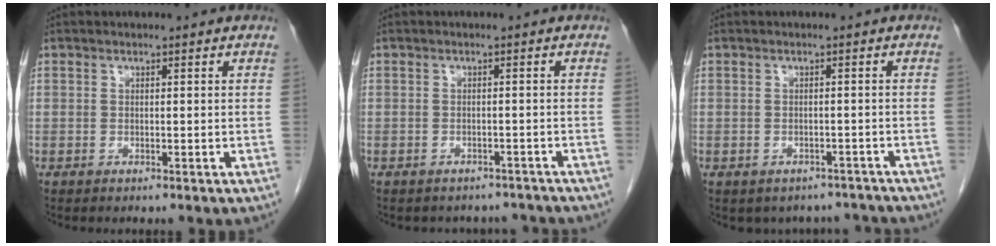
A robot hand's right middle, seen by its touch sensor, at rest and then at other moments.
{"total": 5.8, "force": [-5.2, 2.6, 0.2], "torque": [0.002, 0.012, -0.053]}
{"total": 6.7, "force": [-5.8, 3.4, 0.3], "torque": [0.008, 0.021, -0.060]}